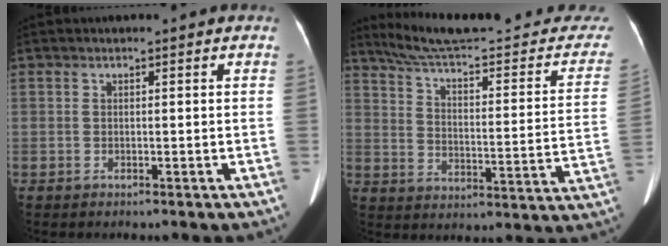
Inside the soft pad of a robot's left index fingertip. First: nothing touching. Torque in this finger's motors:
{"motor_torque": [0.53, -1.18, 0.00, -0.01]}